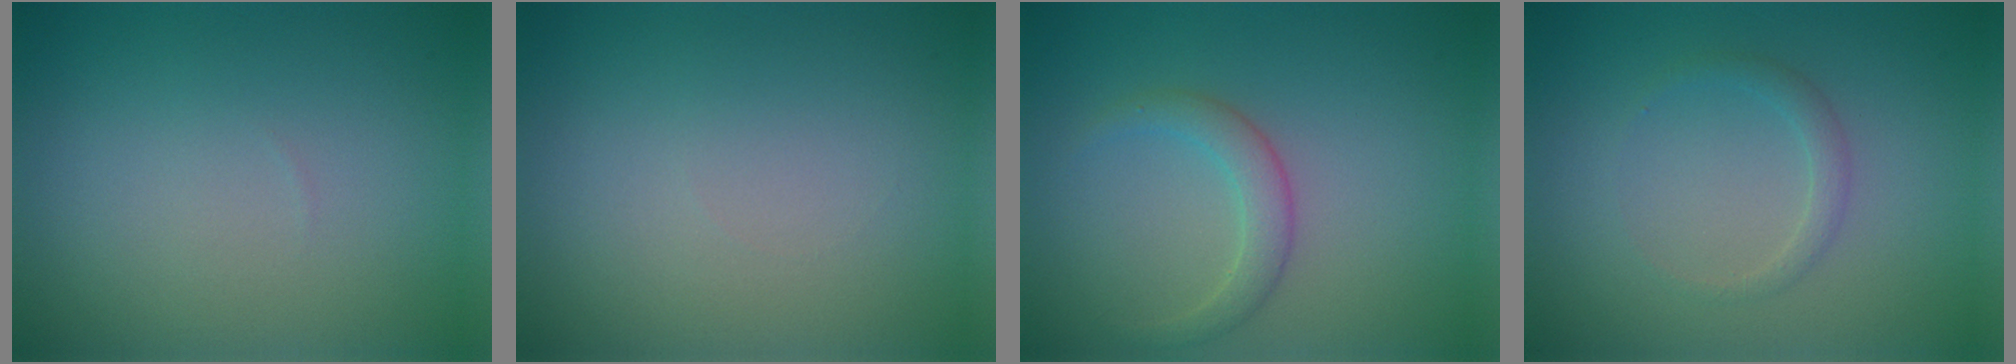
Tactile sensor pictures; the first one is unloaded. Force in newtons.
{"total": 0.0}
{"total": 2.2, "press": 2.1, "slide": 0.1}
{"total": 1.2, "press": 1.2, "slide": 0.1}